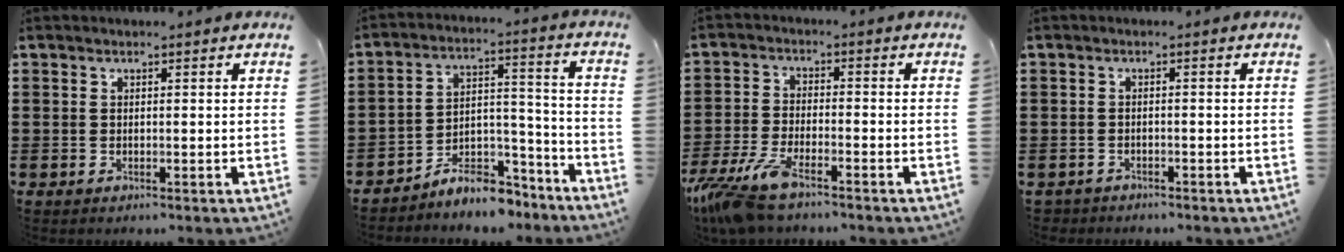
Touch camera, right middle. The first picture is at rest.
{"total": 7.2, "force": [-6.7, 2.0, 1.8], "torque": [-0.027, 0.019, -0.129]}
{"total": 7.1, "force": [-5.7, 1.1, 4.0], "torque": [-0.109, -0.016, -0.116]}
{"total": 1.2, "force": [-1.1, 0.3, -0.1], "torque": [-0.002, 0.000, -0.025]}